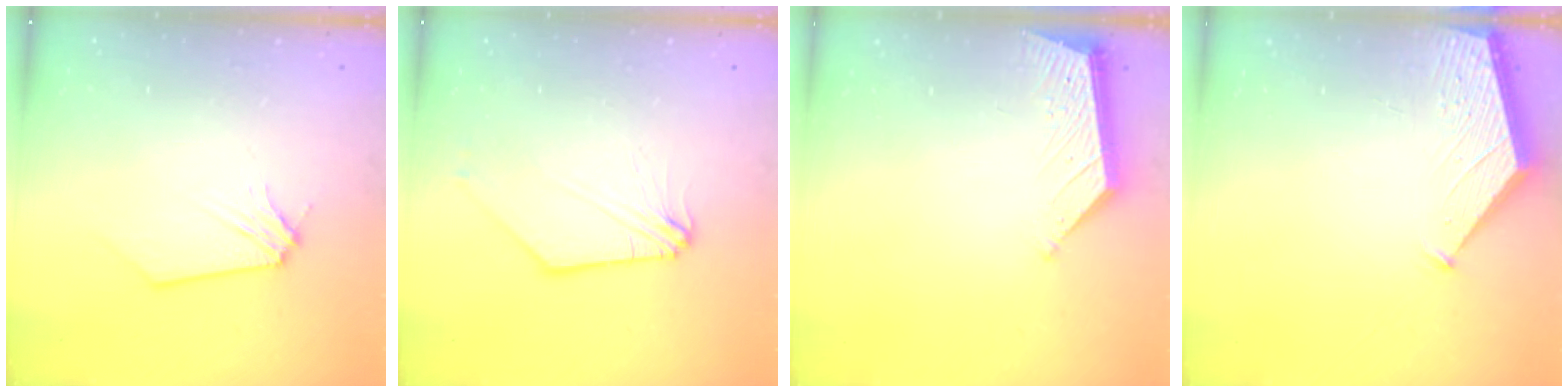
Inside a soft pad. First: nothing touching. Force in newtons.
{"total": 2.5, "press": 2.5, "slide": 0.5}
{"total": 5.9, "press": 5.8, "slide": 0.4}
{"total": 1.6, "press": 1.6, "slide": 0.2}